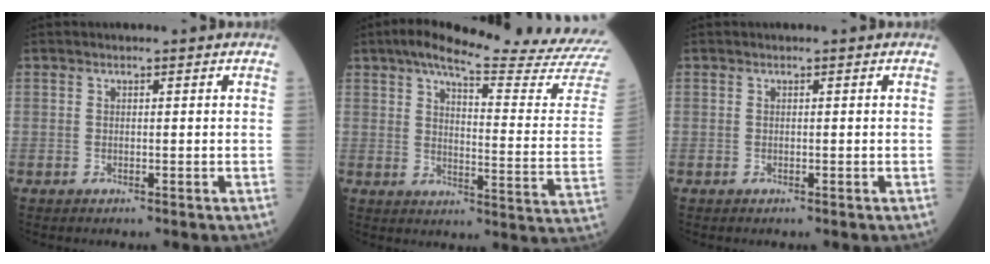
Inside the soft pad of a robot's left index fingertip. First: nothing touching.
{"total": 22.6, "force": [20.4, -1.0, 9.8], "torque": [-0.149, -0.087, 0.250]}
{"total": 0.0}